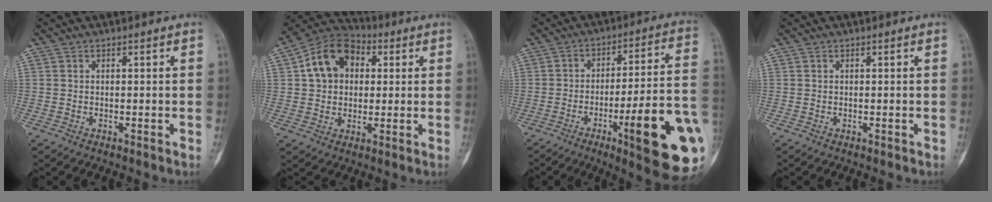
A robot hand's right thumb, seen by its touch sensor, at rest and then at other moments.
{"total": 12.8, "force": [2.6, 9.8, 7.8], "torque": [-0.101, 0.018, 0.031]}
{"total": 23.0, "force": [-7.2, 4.1, 21.5], "torque": [-0.241, 0.016, -0.094]}
{"total": 0.0}